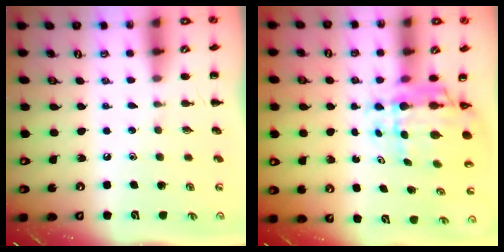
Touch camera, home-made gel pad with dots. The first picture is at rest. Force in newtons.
{"total": 7.1, "press": 6.7, "slide": 2.5}